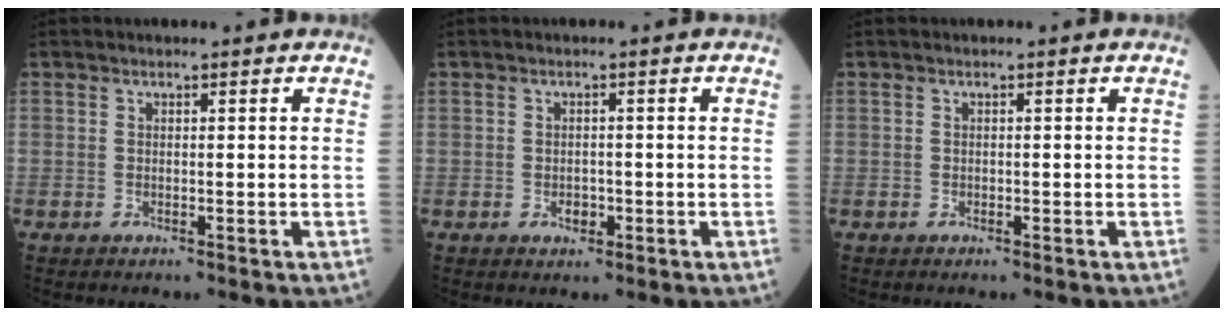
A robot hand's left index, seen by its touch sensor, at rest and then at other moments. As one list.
[{"total": 1.5, "force": [-0.7, 1.1, 0.9], "torque": [-0.011, 0.001, -0.008]}, {"total": 0.0}]